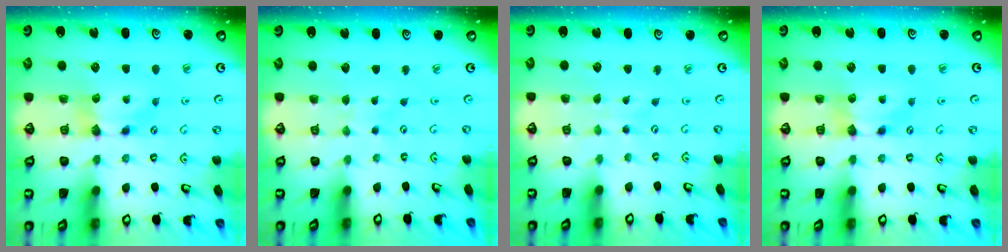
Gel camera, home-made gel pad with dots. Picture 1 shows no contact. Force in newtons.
{"total": 3.5, "press": 3.4, "slide": 0.5}
{"total": 4.6, "press": 4.6, "slide": 0.1}
{"total": 0.0}